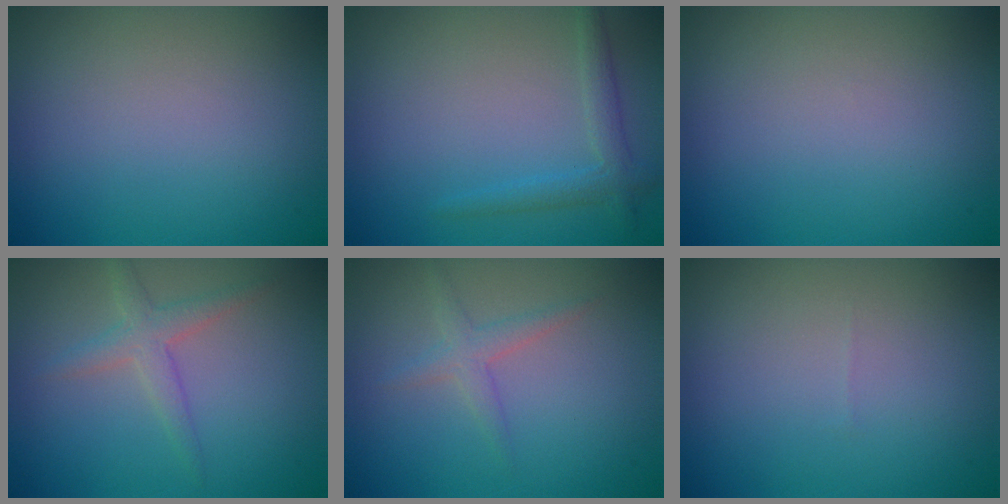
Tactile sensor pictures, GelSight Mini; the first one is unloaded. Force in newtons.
{"total": 1.2, "press": 1.2, "slide": 0.1}
{"total": 0.0}
{"total": 2.2, "press": 2.2, "slide": 0.1}
{"total": 1.6, "press": 1.6, "slide": 0.1}
{"total": 0.0}